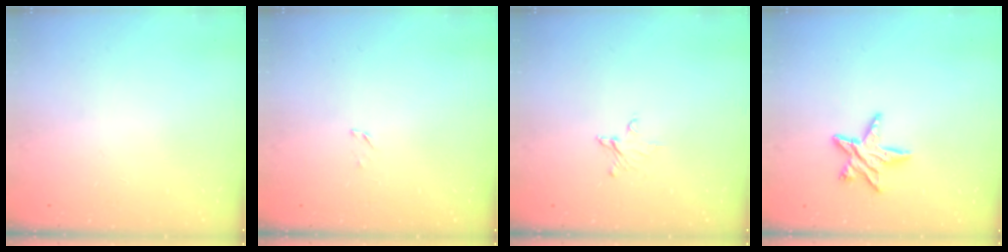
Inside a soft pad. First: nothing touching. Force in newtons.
{"total": 1.6, "press": 1.6, "slide": 0.2}
{"total": 3.2, "press": 3.2, "slide": 0.2}
{"total": 8.1, "press": 8.1, "slide": 0.8}